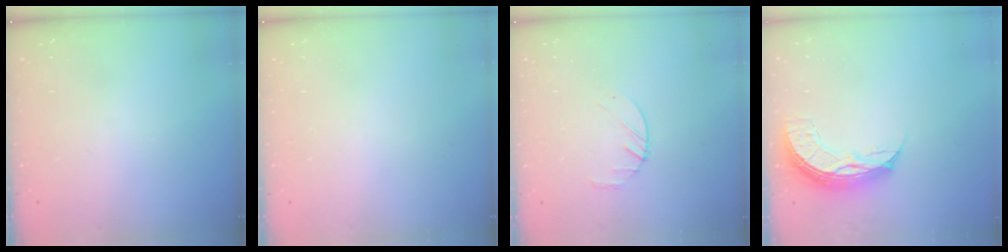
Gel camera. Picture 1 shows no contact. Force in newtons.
{"total": 0.0}
{"total": 2.4, "press": 2.3, "slide": 0.3}
{"total": 9.2, "press": 9.2, "slide": 0.7}